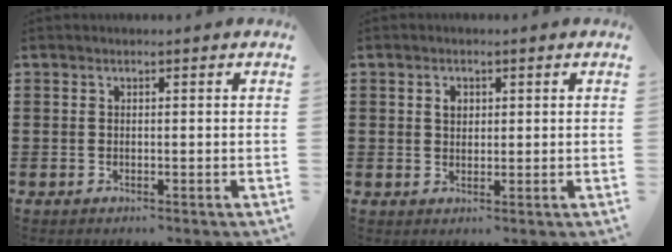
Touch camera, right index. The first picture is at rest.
{"total": 1.9, "force": [0.6, 1.4, 1.1], "torque": [-0.026, 0.008, 0.011]}